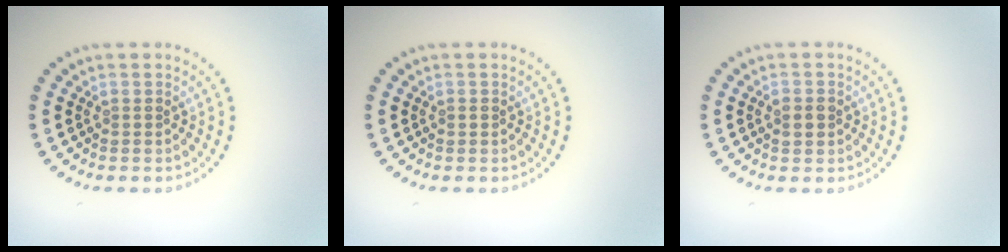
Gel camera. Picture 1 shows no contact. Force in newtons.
{"total": 0.6, "press": 0.6, "slide": 0.1}
{"total": 1.9, "press": 1.9, "slide": 0.1}